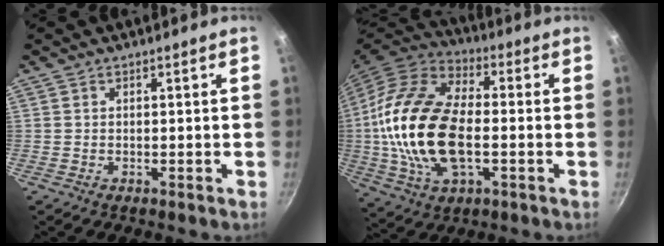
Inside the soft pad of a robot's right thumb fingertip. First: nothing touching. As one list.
[{"total": 22.5, "force": [-1.5, 12.5, 18.7], "torque": [-0.367, 0.023, -0.034]}]